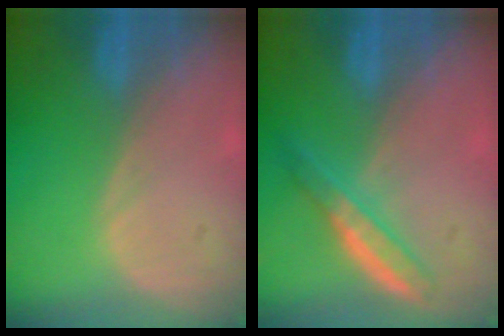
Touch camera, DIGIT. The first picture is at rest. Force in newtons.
{"total": 5.1, "press": 4.6, "slide": 2.2}